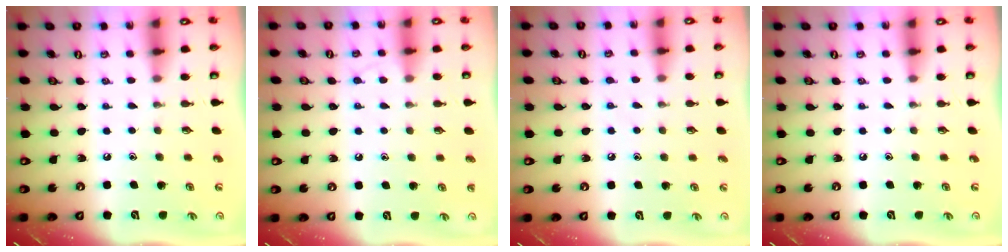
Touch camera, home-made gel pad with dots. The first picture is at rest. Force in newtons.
{"total": 5.6, "press": 5.6, "slide": 0.5}
{"total": 4.4, "press": 4.3, "slide": 0.6}
{"total": 0.0}